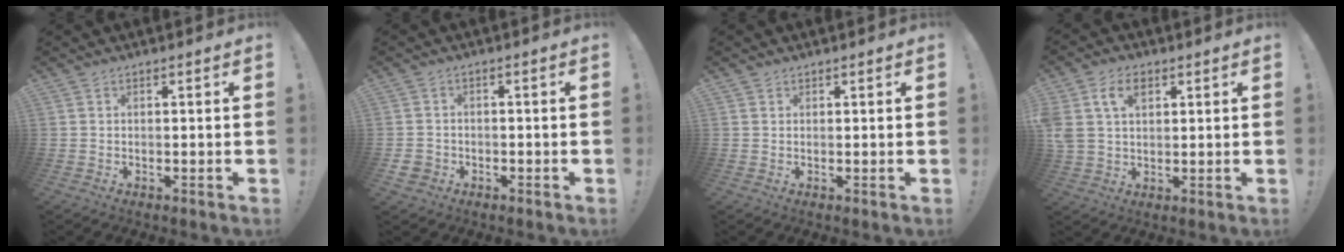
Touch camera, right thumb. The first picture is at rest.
{"total": 3.2, "force": [-1.5, 2.6, 1.1], "torque": [-0.024, 0.005, -0.027]}
{"total": 0.9, "force": [0.8, 0.5, 0.0], "torque": [0.004, -0.003, 0.015]}
{"total": 9.1, "force": [4.0, 6.2, 5.4], "torque": [-0.111, -0.002, 0.075]}